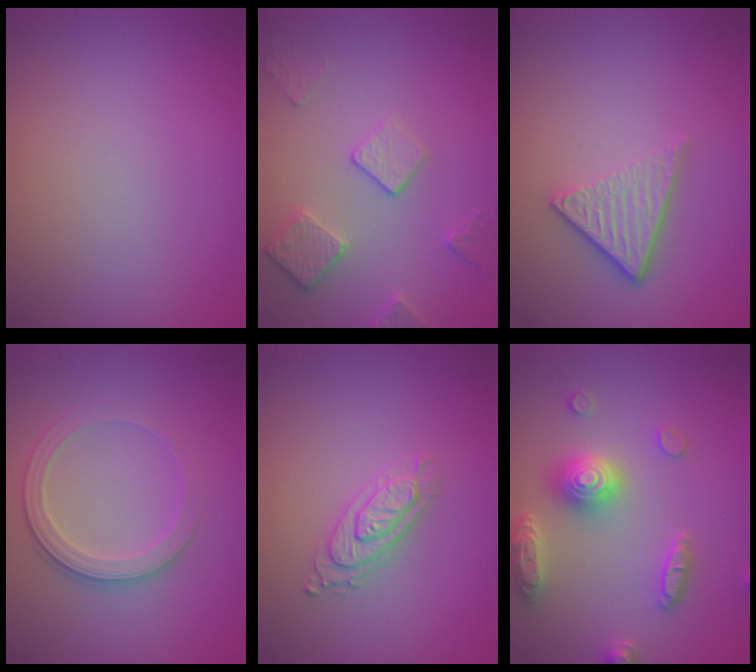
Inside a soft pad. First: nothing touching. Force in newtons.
{"total": 3.6, "press": 2.8, "slide": 2.2}
{"total": 3.9, "press": 2.7, "slide": 2.9}
{"total": 2.8, "press": 2.7, "slide": 0.8}
{"total": 2.6, "press": 2.3, "slide": 1.3}
{"total": 5.1, "press": 5.1, "slide": 0.8}